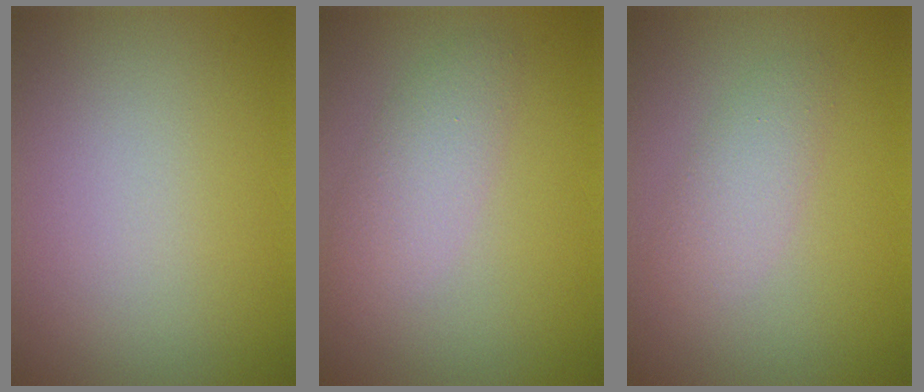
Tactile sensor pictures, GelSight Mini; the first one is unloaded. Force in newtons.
{"total": 2.8, "press": 2.8, "slide": 0.1}
{"total": 2.3, "press": 2.3, "slide": 0.1}